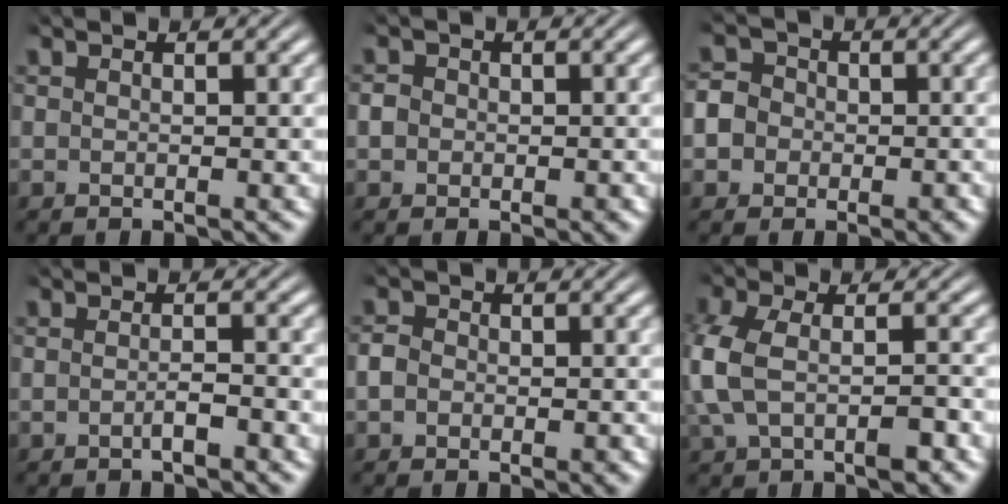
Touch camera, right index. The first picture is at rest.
{"total": 1.7, "force": [-0.4, 1.6, 0.5], "torque": [-0.017, -0.004, -0.008]}
{"total": 5.7, "force": [-0.8, 5.3, 1.8], "torque": [-0.046, -0.008, -0.023]}
{"total": 1.3, "force": [-1.0, 0.3, 0.7], "torque": [-0.008, 0.002, -0.021]}
{"total": 1.8, "force": [-0.7, 1.5, 0.7], "torque": [-0.023, -0.006, -0.010]}
{"total": 4.9, "force": [-1.0, 3.2, 3.5], "torque": [-0.100, -0.008, -0.012]}